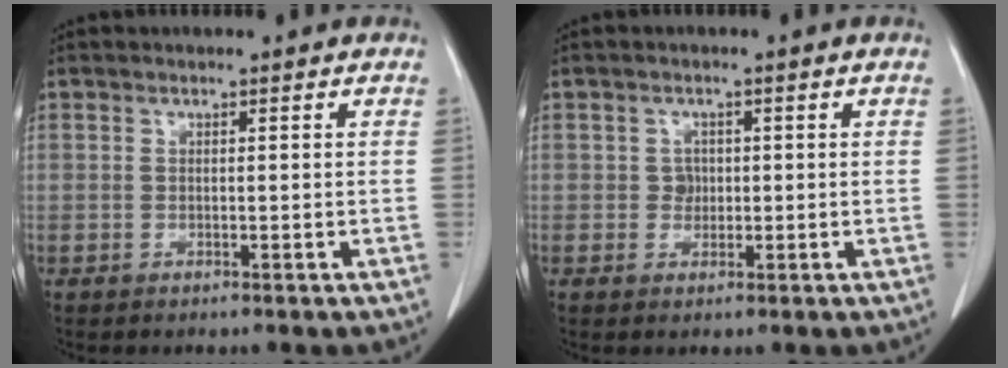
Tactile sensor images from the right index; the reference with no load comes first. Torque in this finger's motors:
{"motor_torque": [0.12, -0.08, 0.00, 0.01]}